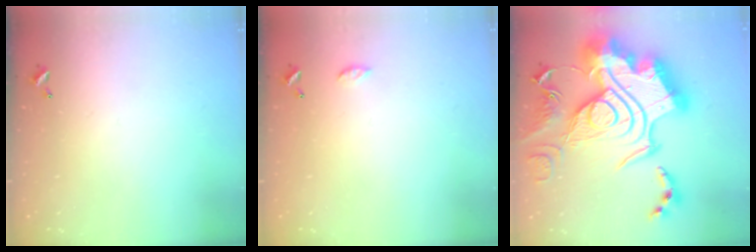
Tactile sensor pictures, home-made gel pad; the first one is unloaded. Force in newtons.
{"total": 3.5, "press": 3.5, "slide": 0.5}
{"total": 0.8, "press": 0.8, "slide": 0.0}